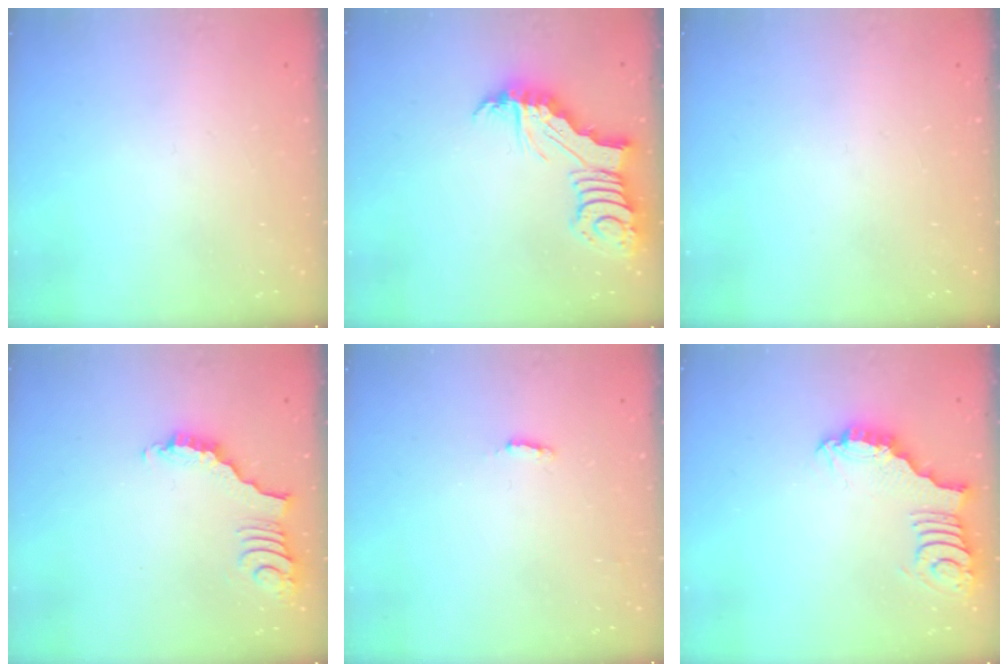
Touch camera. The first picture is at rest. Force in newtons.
{"total": 5.6, "press": 5.5, "slide": 0.7}
{"total": 0.0}
{"total": 3.5, "press": 3.5, "slide": 0.4}
{"total": 2.3, "press": 2.2, "slide": 0.5}
{"total": 3.0, "press": 3.0, "slide": 0.1}